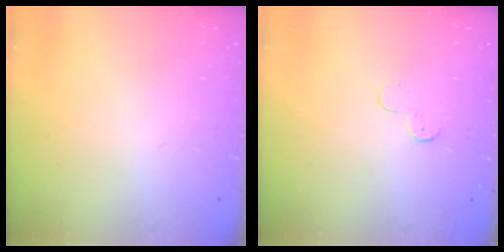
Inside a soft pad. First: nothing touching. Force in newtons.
{"total": 3.7, "press": 3.7, "slide": 0.4}